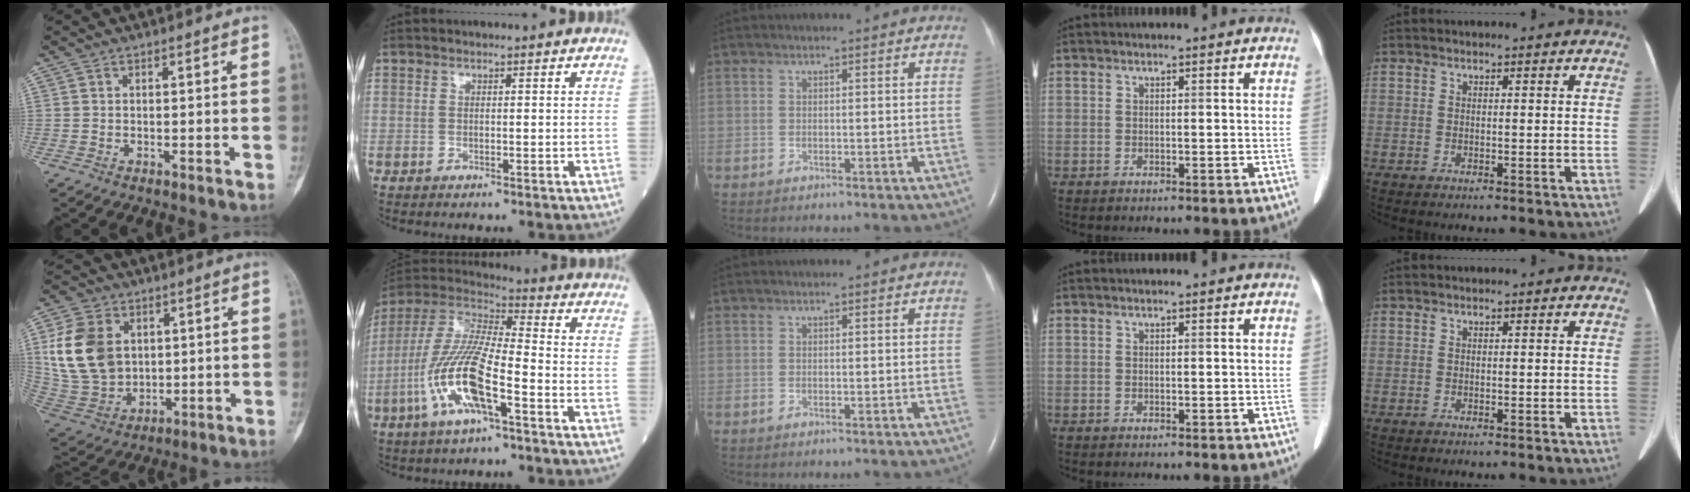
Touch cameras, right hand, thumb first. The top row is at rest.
{"thumb": {"total": 15.6, "force": [3.5, 11.8, 9.6], "torque": [-0.170, -0.008, 0.082]}, "index": {"total": 14.4, "force": [-5.2, 2.8, 13.1], "torque": [-0.280, -0.004, -0.104]}}